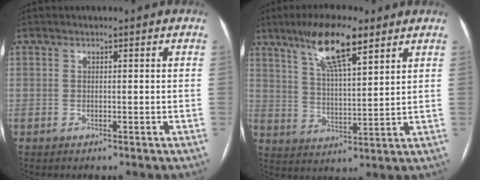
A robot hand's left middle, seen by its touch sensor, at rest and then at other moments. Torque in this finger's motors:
{"motor_torque": [1.17, -0.97, 0.24, 0.05]}